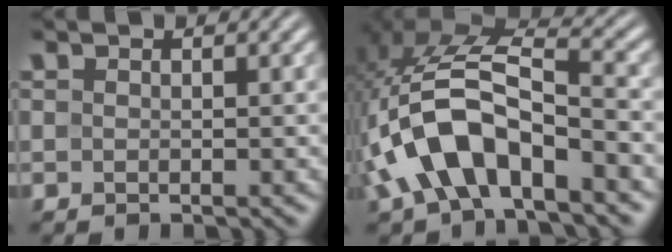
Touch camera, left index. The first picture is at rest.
{"total": 10.0, "force": [-4.2, 4.9, 7.6], "torque": [-0.161, 0.015, -0.079]}